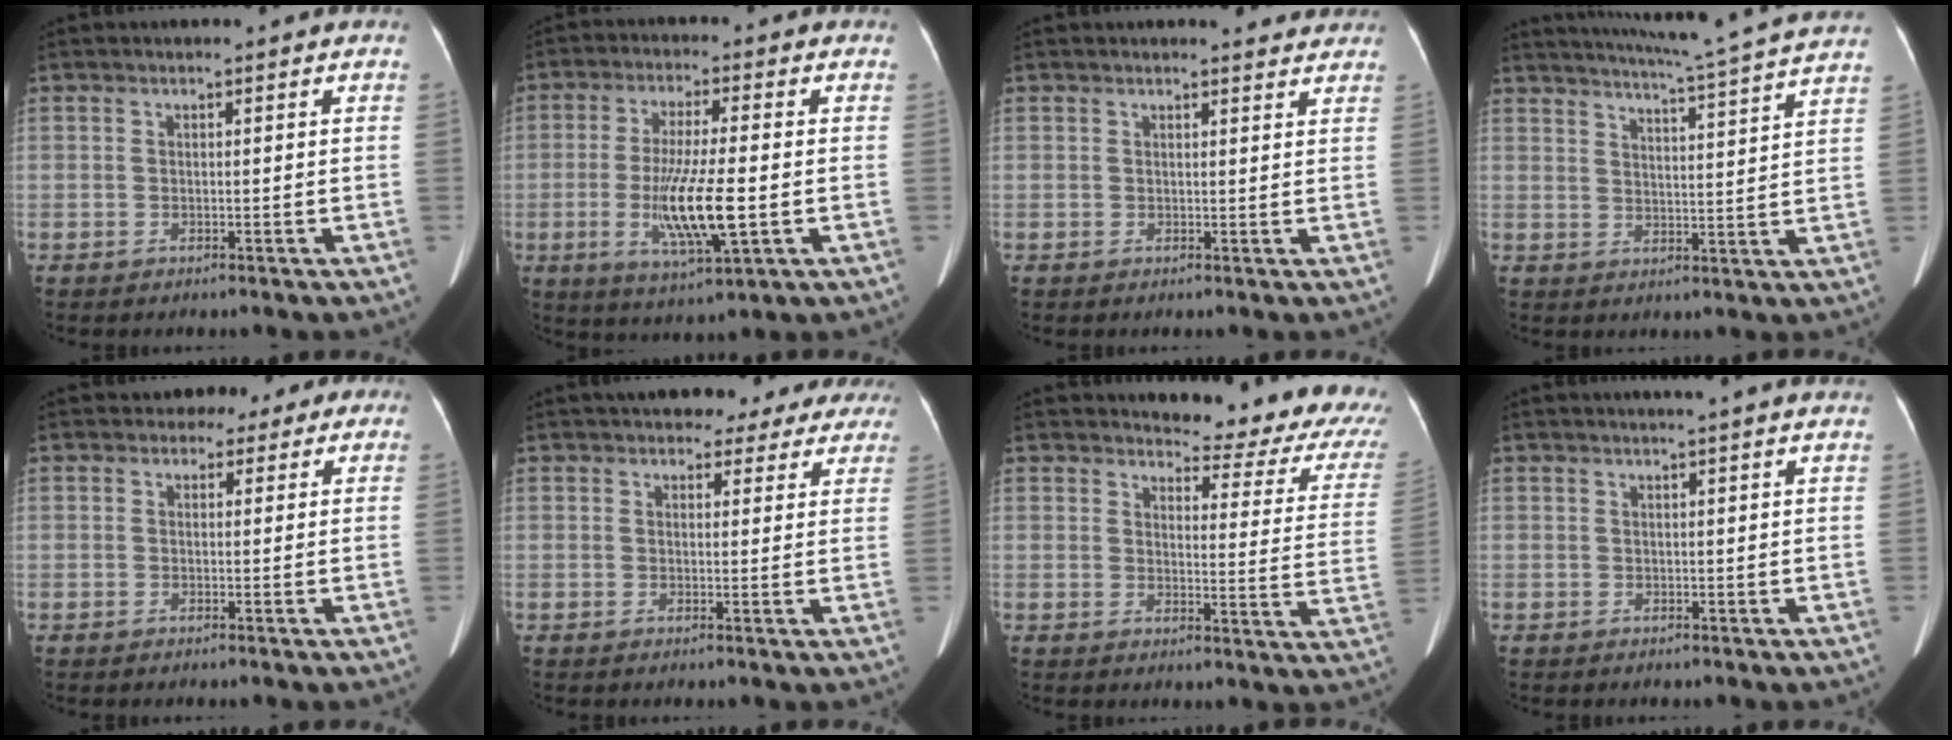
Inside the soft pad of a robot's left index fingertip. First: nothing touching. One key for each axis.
{"total": 11.2, "fx": -2.1, "fy": 1.2, "fz": 10.9, "tx": -0.210, "ty": -0.019, "tz": -0.036}
{"total": 3.8, "fx": 3.6, "fy": 0.9, "fz": 0.6, "tx": -0.005, "ty": -0.005, "tz": 0.030}
{"total": 17.7, "fx": 16.1, "fy": -1.6, "fz": 7.1, "tx": -0.128, "ty": -0.028, "tz": 0.204}
{"total": 3.5, "fx": 2.1, "fy": 2.8, "fz": 0.3, "tx": 0.002, "ty": 0.008, "tz": 0.011}
{"total": 12.5, "fx": 10.8, "fy": 5.2, "fz": 3.7, "tx": -0.017, "ty": 0.021, "tz": 0.113}
{"total": 14.1, "fx": 12.8, "fy": 2.9, "fz": 5.1, "tx": -0.043, "ty": -0.063, "tz": 0.121}
{"total": 5.0, "fx": 4.4, "fy": -0.3, "fz": 2.4, "tx": -0.032, "ty": 0.021, "tz": 0.047}